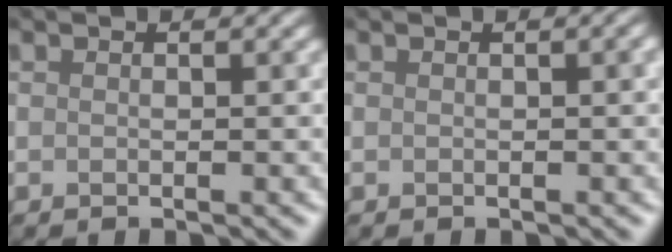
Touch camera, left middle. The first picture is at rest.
{"total": 1.0, "force": [-0.2, 0.4, 0.9], "torque": [-0.003, 0.005, -0.006]}